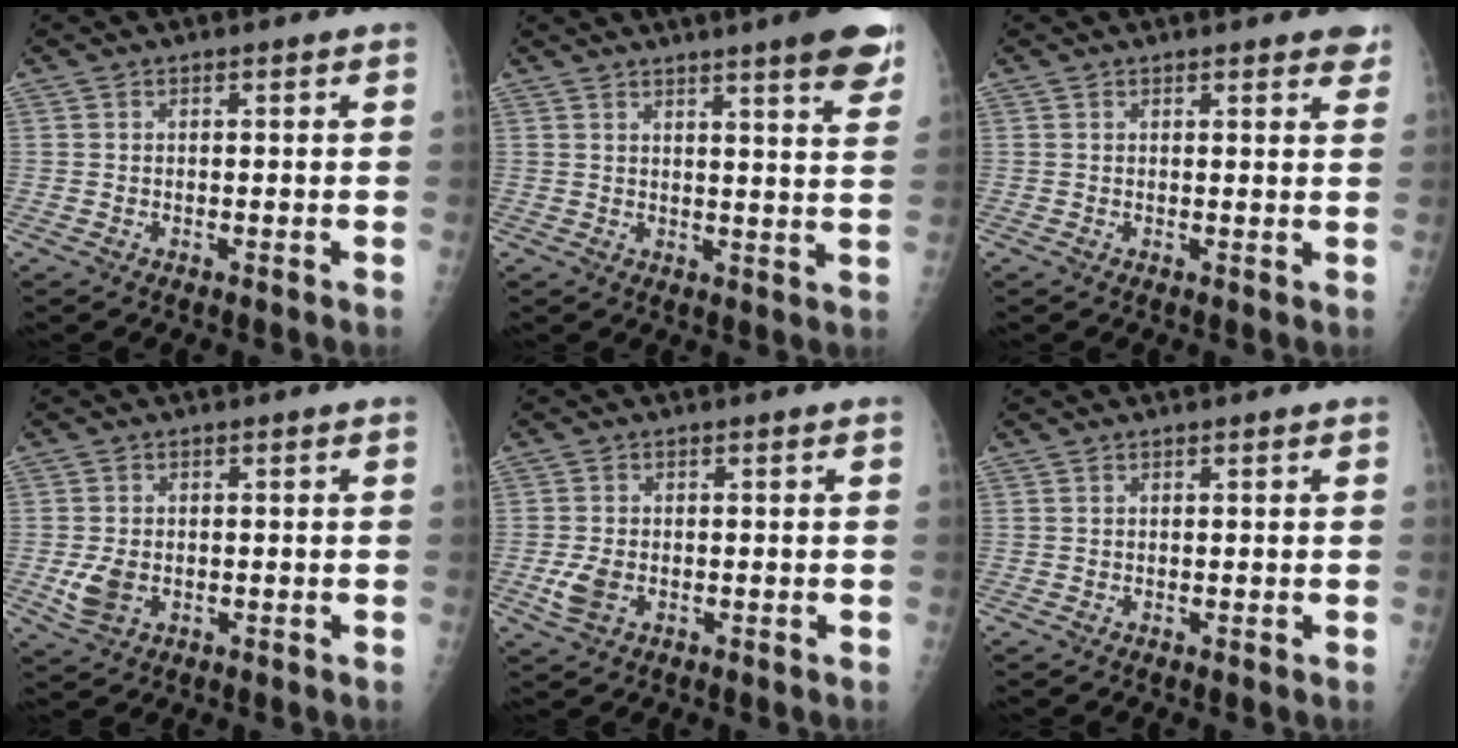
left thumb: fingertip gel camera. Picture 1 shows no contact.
{"total": 10.1, "force": [6.9, 0.9, 7.4], "torque": [-0.078, -0.029, 0.076]}
{"total": 3.6, "force": [2.8, 1.0, 2.1], "torque": [-0.008, -0.005, 0.025]}
{"total": 4.6, "force": [-1.1, 3.2, 3.1], "torque": [-0.060, 0.000, -0.014]}
{"total": 4.0, "force": [-1.2, 2.6, 2.8], "torque": [-0.062, 0.002, -0.019]}
{"total": 0.0}